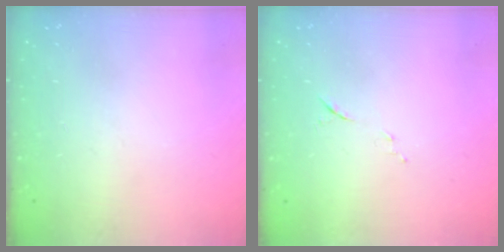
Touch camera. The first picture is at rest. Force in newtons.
{"total": 5.5, "press": 5.4, "slide": 1.1}